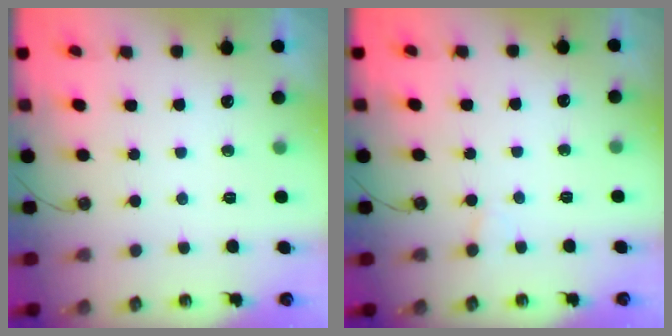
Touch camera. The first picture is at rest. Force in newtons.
{"total": 2.3, "press": 2.3, "slide": 0.1}